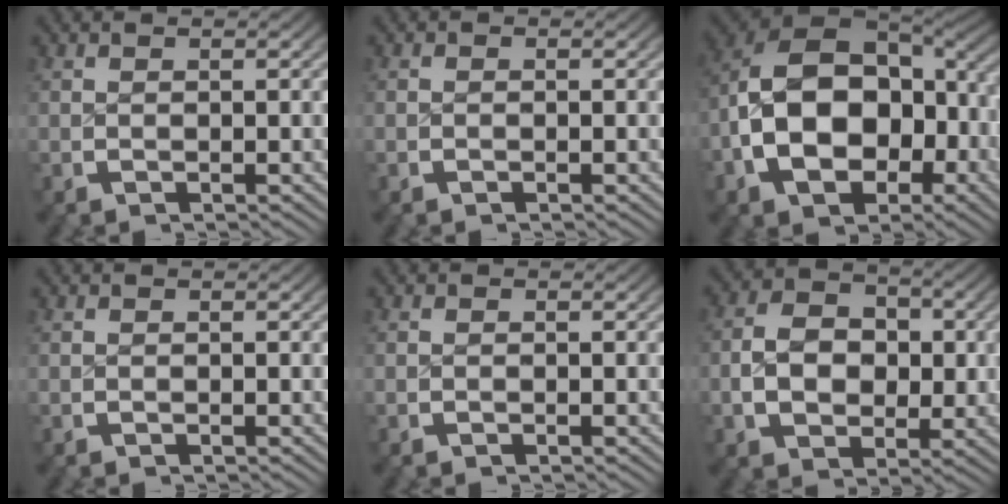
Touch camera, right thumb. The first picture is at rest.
{"total": 1.6, "force": [-1.5, 0.2, -0.6], "torque": [-0.003, -0.008, -0.026]}
{"total": 15.1, "force": [-3.4, 11.0, 9.8], "torque": [-0.238, -0.061, -0.030]}
{"total": 0.0}
{"total": 0.6, "force": [-0.5, -0.1, -0.2], "torque": [-0.001, -0.003, -0.008]}
{"total": 6.6, "force": [-2.1, 5.2, 3.5], "torque": [-0.082, -0.030, -0.028]}